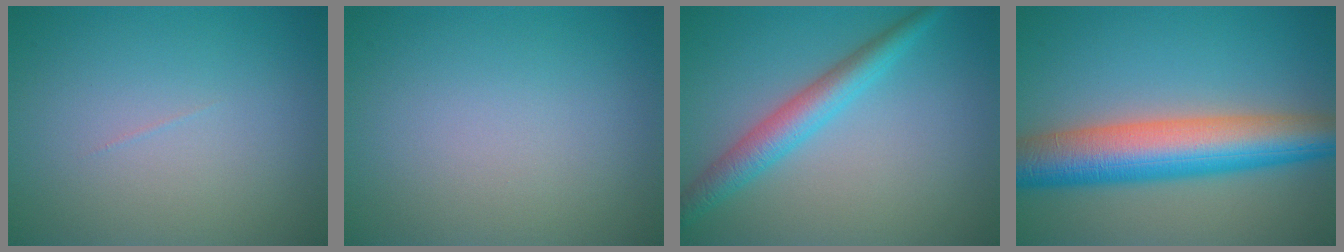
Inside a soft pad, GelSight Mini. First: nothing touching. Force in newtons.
{"total": 0.0}
{"total": 3.7, "press": 3.7, "slide": 0.1}
{"total": 9.8, "press": 9.8, "slide": 0.0}